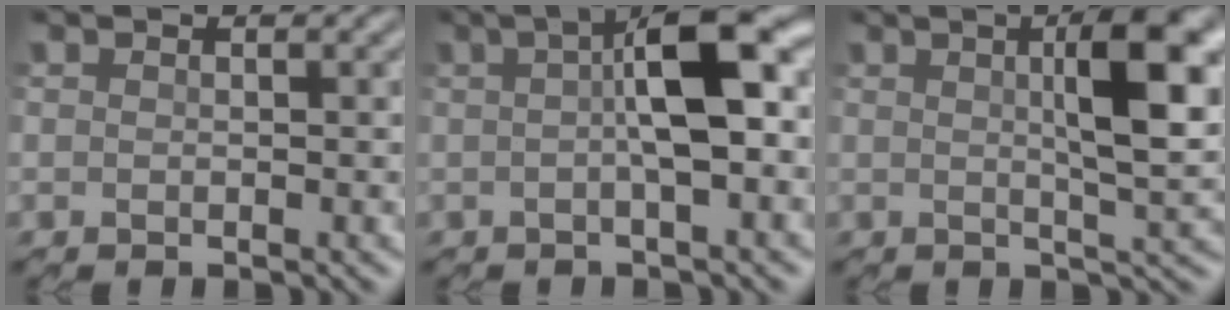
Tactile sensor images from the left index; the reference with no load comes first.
{"total": 8.0, "force": [1.3, 2.2, 7.6], "torque": [-0.131, 0.021, 0.016]}
{"total": 7.0, "force": [2.0, 1.4, 6.6], "torque": [-0.102, 0.013, 0.032]}